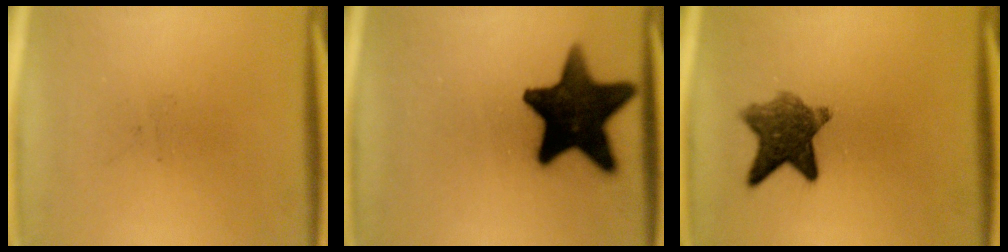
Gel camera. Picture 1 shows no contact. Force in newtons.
{"total": 17.4}
{"total": 8.1}